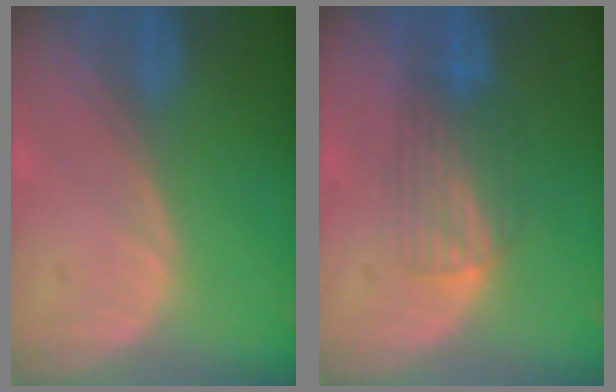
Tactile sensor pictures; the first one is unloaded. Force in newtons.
{"total": 4.3, "press": 4.2, "slide": 1.1}